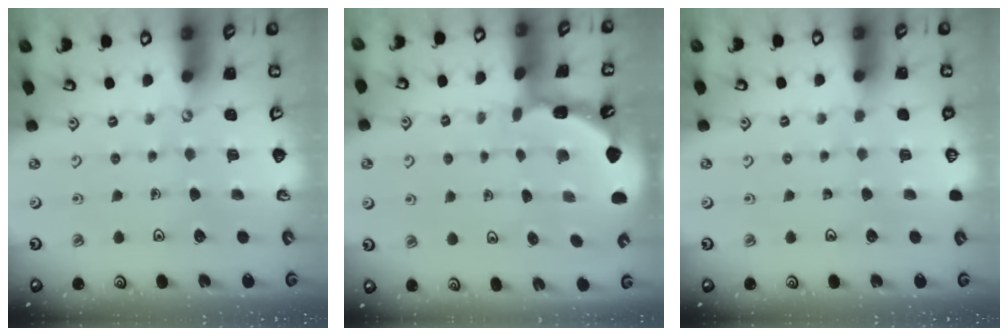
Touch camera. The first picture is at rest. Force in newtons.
{"total": 1.7, "press": 1.6, "slide": 0.1}
{"total": 0.0}